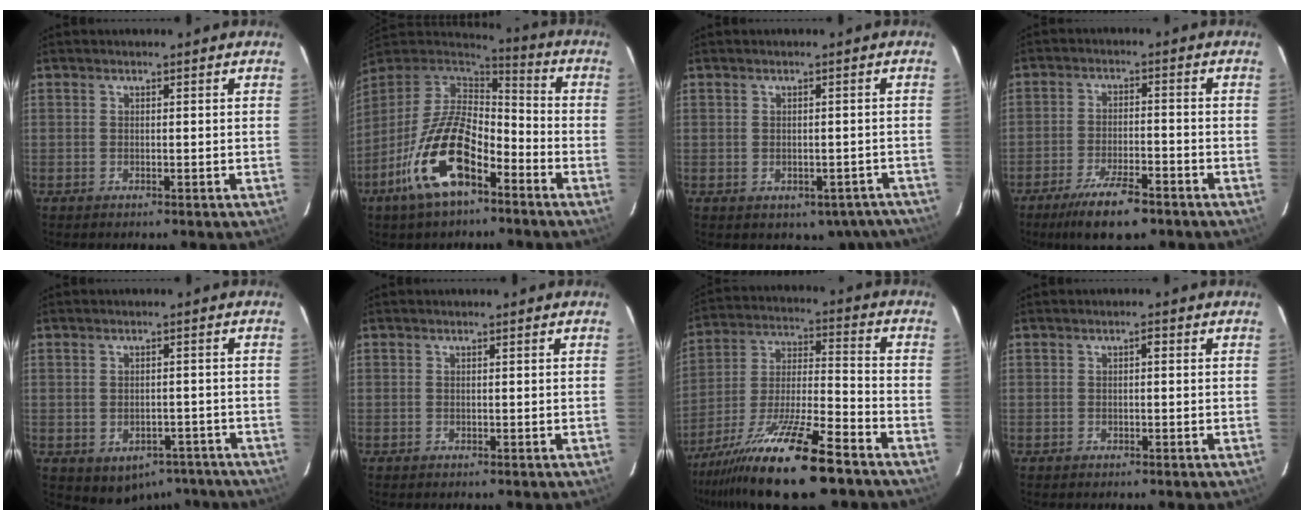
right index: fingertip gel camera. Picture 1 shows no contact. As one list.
[{"total": 16.1, "force": [-7.9, 6.4, 12.5], "torque": [-0.250, 0.003, -0.144]}, {"total": 7.4, "force": [-5.4, 4.6, 2.3], "torque": [-0.006, 0.015, -0.060]}, {"total": 8.8, "force": [-6.2, 2.0, 5.9], "torque": [-0.105, -0.012, -0.104]}, {"total": 7.9, "force": [-4.9, 5.6, 2.5], "torque": [-0.030, 0.016, -0.056]}, {"total": 0.0}, {"total": 18.4, "force": [-12.9, 1.7, 13.0], "torque": [-0.240, -0.030, -0.230]}, {"total": 0.7, "force": [0.1, 0.2, 0.6], "torque": [-0.009, 0.003, -0.001]}]